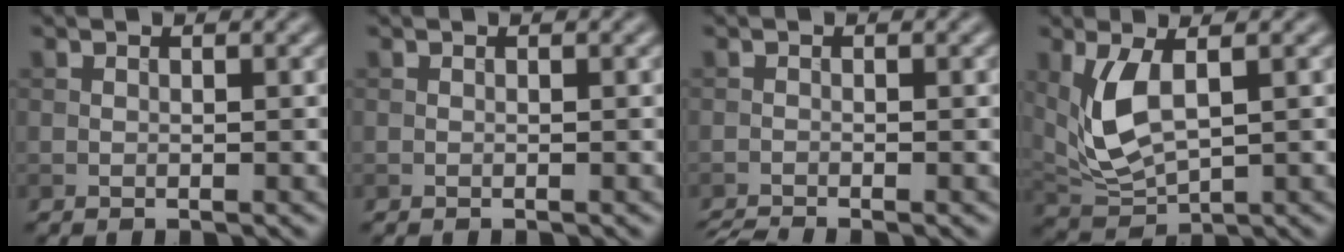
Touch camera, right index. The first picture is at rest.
{"total": 0.0}
{"total": 2.0, "force": [-1.9, 0.0, 0.8], "torque": [-0.017, -0.007, -0.041]}
{"total": 5.4, "force": [1.1, 2.6, 4.6], "torque": [-0.113, -0.007, 0.031]}